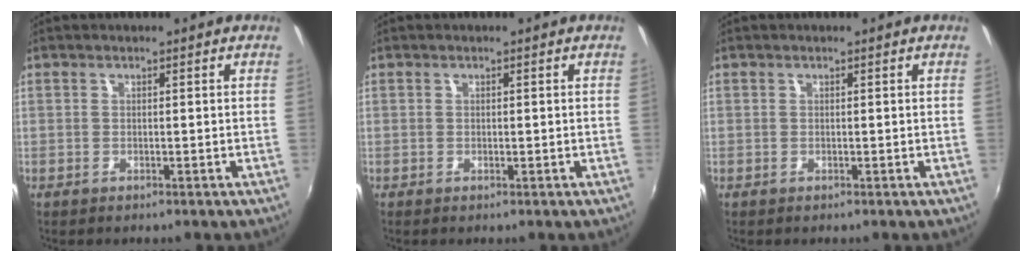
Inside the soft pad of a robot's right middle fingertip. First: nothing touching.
{"total": 0.0}
{"total": 0.0}